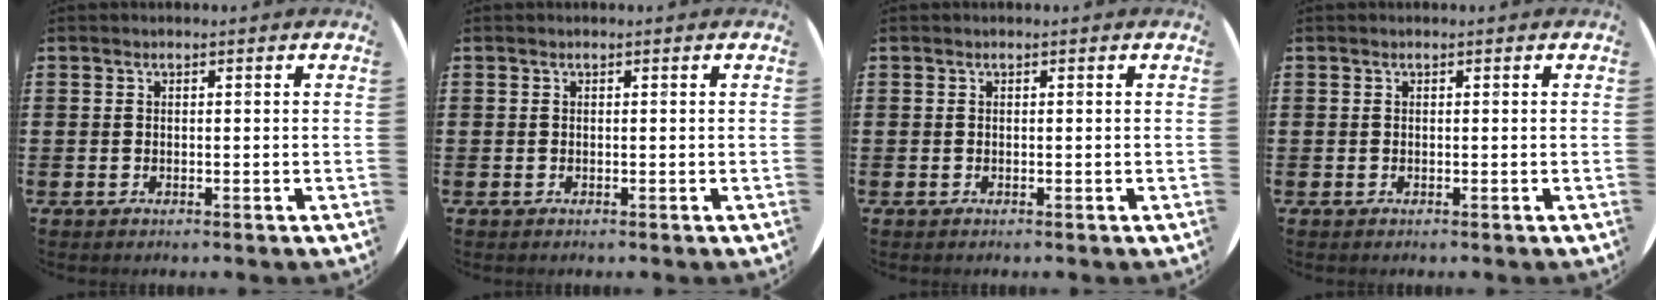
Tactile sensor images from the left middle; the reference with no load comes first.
{"total": 0.0}
{"total": 0.0}
{"total": 0.0}